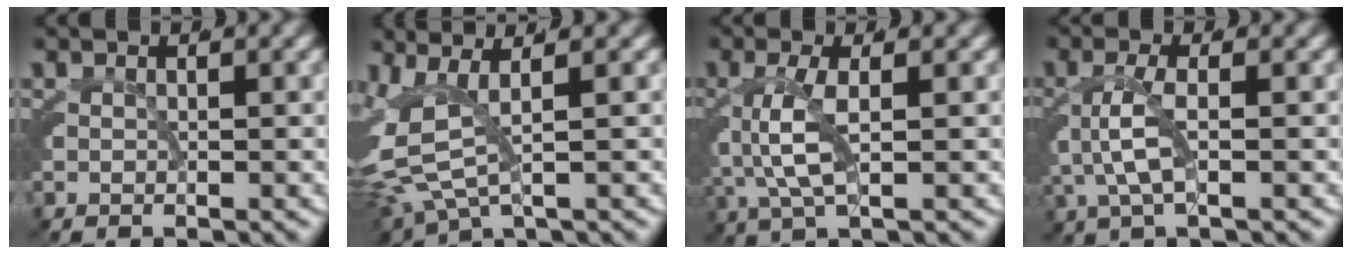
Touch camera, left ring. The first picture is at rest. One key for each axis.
{"total": 6.8, "fx": 0.3, "fy": 4.6, "fz": 5.1, "tx": -0.139, "ty": -0.015, "tz": 0.007}
{"total": 3.7, "fx": -0.7, "fy": 1.3, "fz": 3.4, "tx": -0.092, "ty": -0.009, "tz": -0.008}
{"total": 3.6, "fx": -1.0, "fy": 1.4, "fz": 3.2, "tx": -0.089, "ty": -0.009, "tz": -0.014}